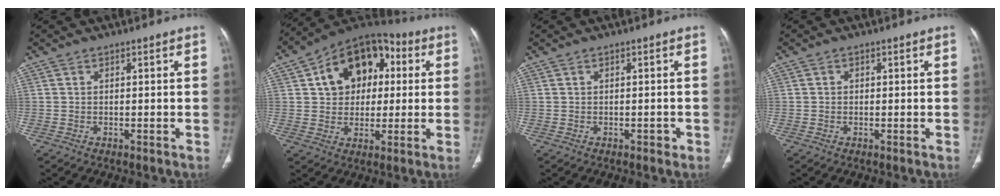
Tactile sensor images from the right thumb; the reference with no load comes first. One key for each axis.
{"total": 16.3, "fx": 3.8, "fy": 12.0, "fz": 10.4, "tx": -0.117, "ty": 0.021, "tz": 0.053}
{"total": 1.0, "fx": -0.4, "fy": 0.7, "fz": 0.6, "tx": -0.005, "ty": 0.001, "tz": -0.004}
{"total": 0.7, "fx": 0.1, "fy": 0.6, "fz": 0.2, "tx": 0.003, "ty": 0.002, "tz": 0.000}